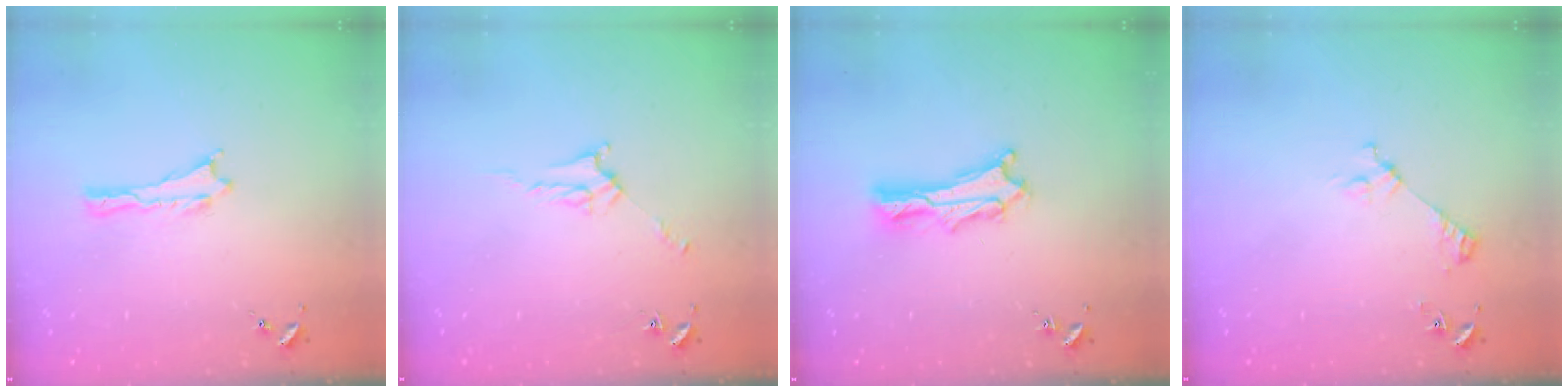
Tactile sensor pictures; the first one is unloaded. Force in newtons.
{"total": 3.5, "press": 3.5, "slide": 0.3}
{"total": 3.9, "press": 3.9, "slide": 0.4}
{"total": 3.3, "press": 3.3, "slide": 0.3}